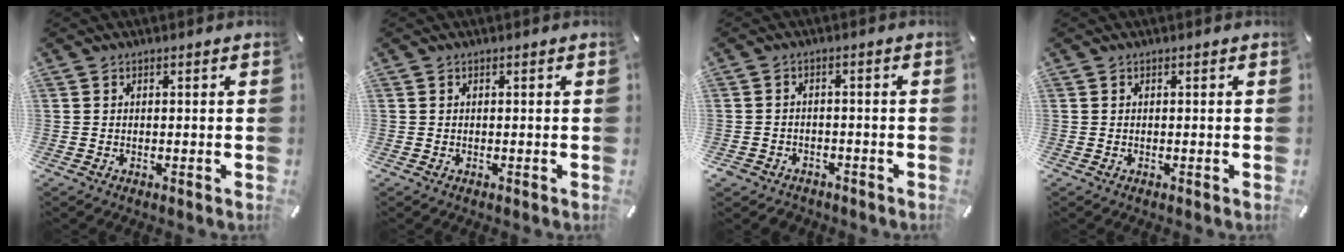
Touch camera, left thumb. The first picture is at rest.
{"total": 0.0}
{"total": 2.9, "force": [-2.2, 1.9, 0.4], "torque": [-0.013, 0.011, -0.047]}
{"total": 0.0}